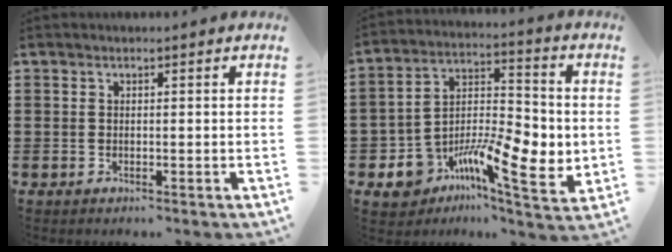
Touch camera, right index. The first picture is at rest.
{"total": 11.3, "force": [-4.3, 6.1, 8.5], "torque": [-0.139, 0.010, -0.070]}